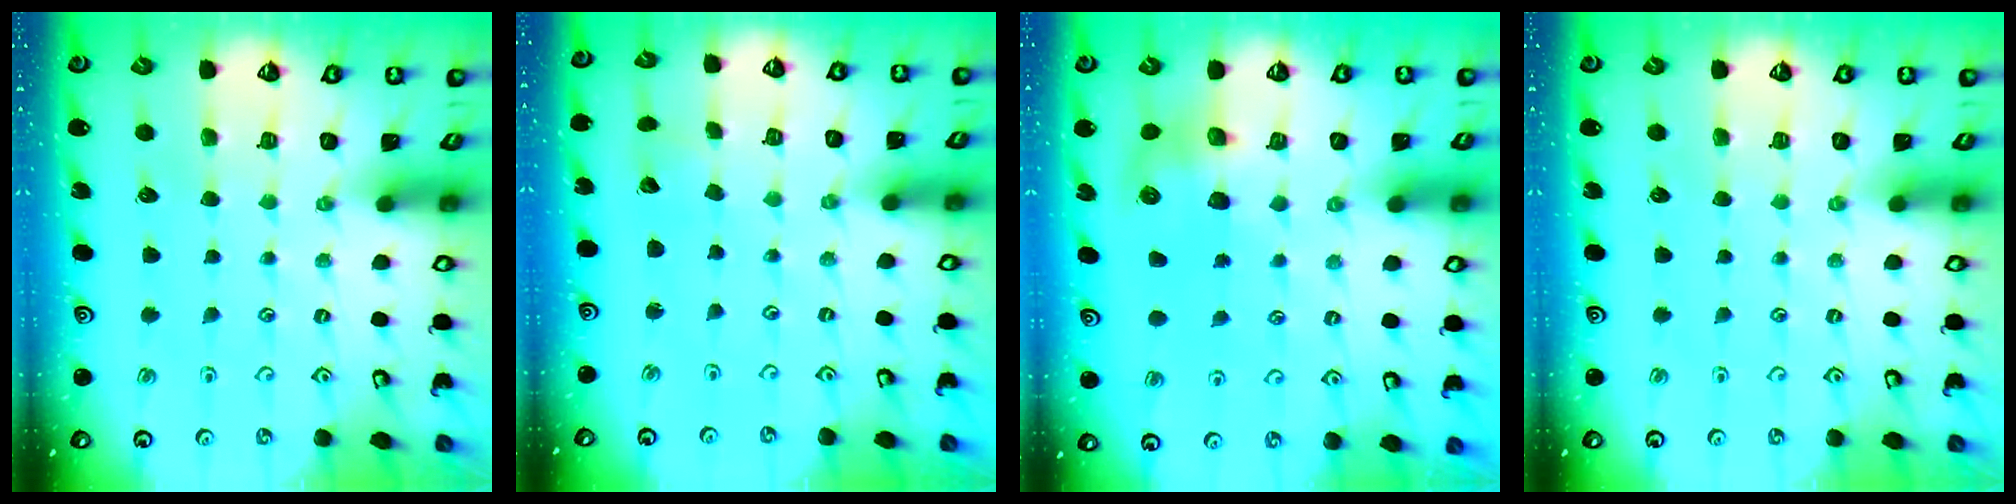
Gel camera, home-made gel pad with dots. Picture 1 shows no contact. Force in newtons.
{"total": 2.0, "press": 2.0, "slide": 0.2}
{"total": 7.5, "press": 7.4, "slide": 0.9}
{"total": 0.0}